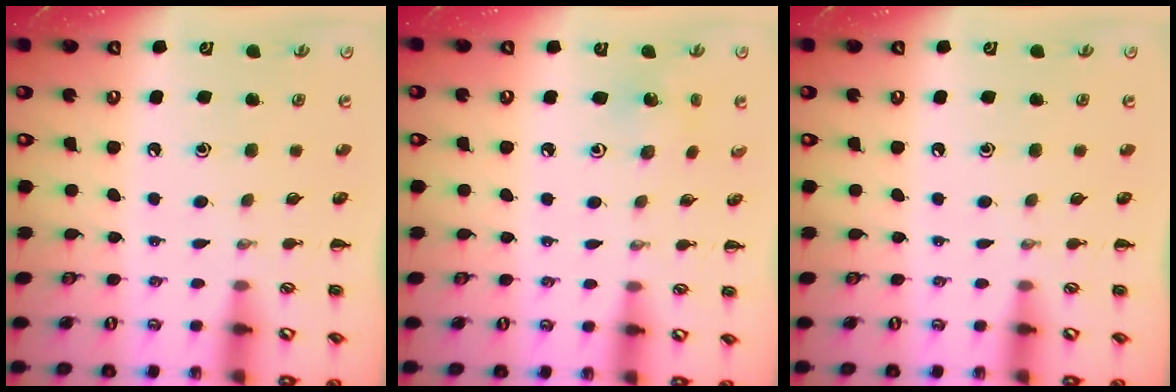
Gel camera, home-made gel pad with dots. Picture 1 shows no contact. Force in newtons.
{"total": 1.6, "press": 1.5, "slide": 0.5}
{"total": 0.0}